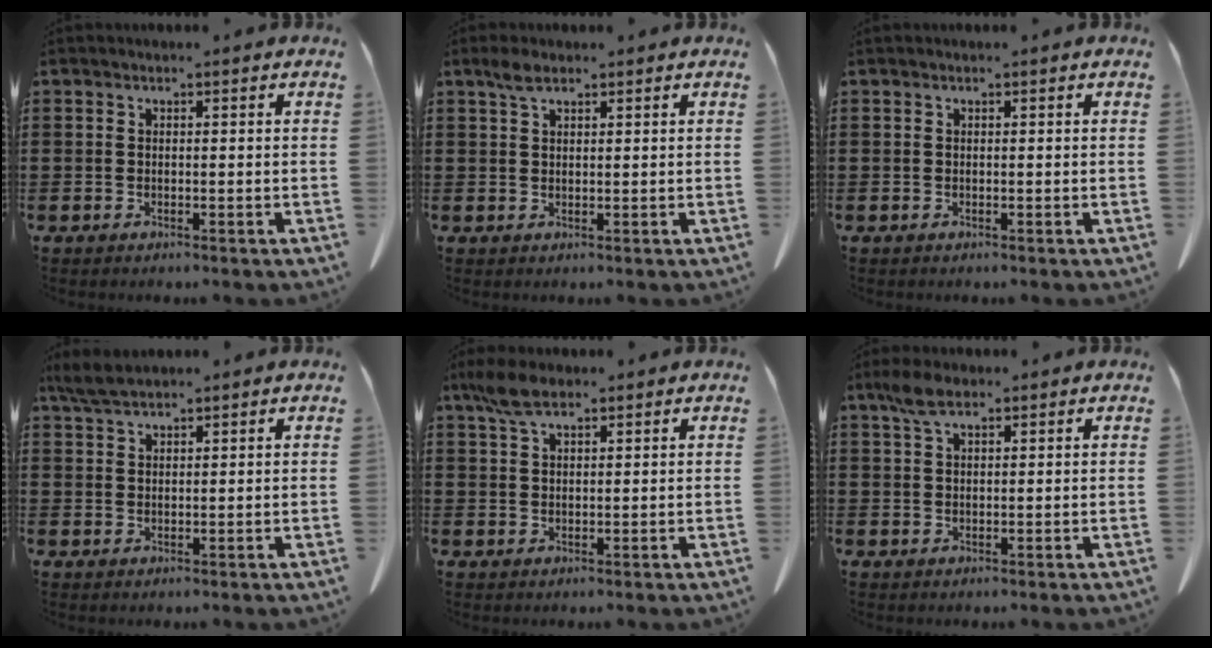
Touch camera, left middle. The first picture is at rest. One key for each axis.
{"total": 2.4, "fx": 1.6, "fy": 0.9, "fz": 1.5, "tx": -0.036, "ty": 0.003, "tz": 0.031}
{"total": 0.0}
{"total": 3.4, "fx": 2.8, "fy": 0.6, "fz": 1.9, "tx": -0.045, "ty": 0.000, "tz": 0.055}
{"total": 4.7, "fx": 3.1, "fy": 1.7, "fz": 3.2, "tx": -0.071, "ty": 0.002, "tz": 0.059}
{"total": 3.8, "fx": 2.4, "fy": 1.4, "fz": 2.6, "tx": -0.058, "ty": 0.005, "tz": 0.043}